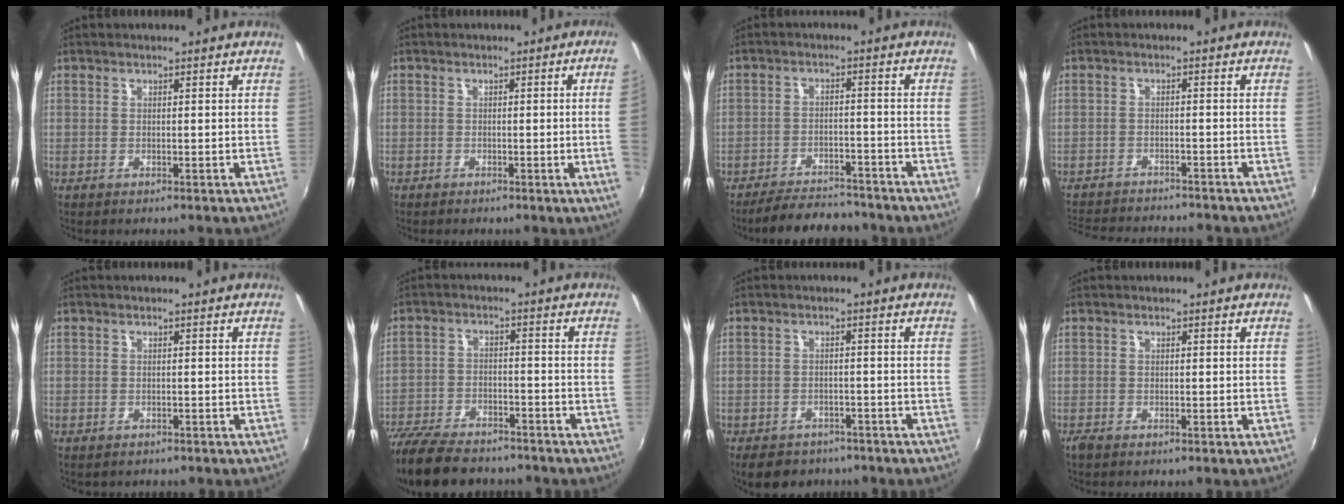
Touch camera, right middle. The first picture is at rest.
{"total": 4.1, "force": [-0.1, -2.0, 3.6], "torque": [-0.058, -0.010, 0.005]}
{"total": 9.7, "force": [-8.7, 2.9, 3.2], "torque": [-0.084, 0.005, -0.124]}
{"total": 11.9, "force": [-10.7, 2.9, 4.1], "torque": [-0.103, -0.011, -0.163]}
{"total": 1.2, "force": [-1.0, 0.6, 0.3], "torque": [-0.010, -0.005, -0.014]}
{"total": 17.7, "force": [-14.4, 6.5, 8.0], "torque": [-0.186, -0.027, -0.234]}
{"total": 8.0, "force": [-6.2, 4.4, 2.7], "torque": [-0.062, -0.004, -0.087]}
{"total": 1.0, "force": [-0.8, 0.3, 0.5], "torque": [-0.010, -0.004, -0.017]}